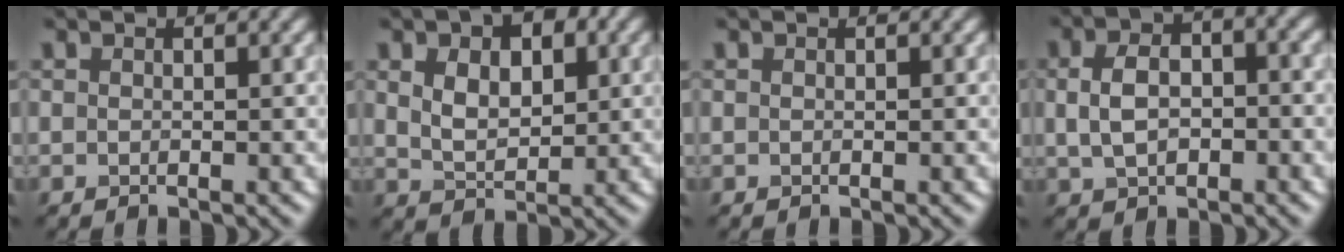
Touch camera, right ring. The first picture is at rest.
{"total": 6.4, "force": [2.3, 3.8, 4.6], "torque": [-0.071, 0.007, 0.028]}
{"total": 0.0}
{"total": 5.2, "force": [0.1, 3.3, 4.0], "torque": [-0.080, 0.005, 0.006]}